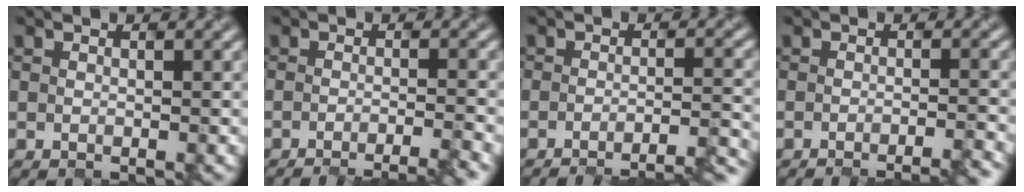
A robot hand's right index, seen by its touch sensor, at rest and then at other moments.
{"total": 5.2, "force": [-3.4, 1.2, 3.8], "torque": [-0.028, -0.002, -0.039]}
{"total": 6.9, "force": [-5.6, 1.4, 3.8], "torque": [-0.034, 0.003, -0.063]}
{"total": 4.4, "force": [-2.6, 1.2, 3.4], "torque": [-0.016, 0.000, -0.024]}